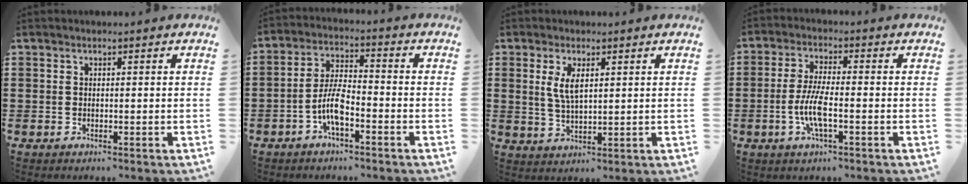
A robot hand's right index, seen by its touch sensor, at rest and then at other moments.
{"total": 6.5, "force": [-2.9, 2.2, 5.4], "torque": [-0.124, -0.001, -0.060]}
{"total": 4.4, "force": [1.4, 1.7, 3.8], "torque": [-0.079, 0.005, 0.023]}
{"total": 6.3, "force": [-1.8, 1.5, 5.9], "torque": [-0.135, -0.009, -0.042]}